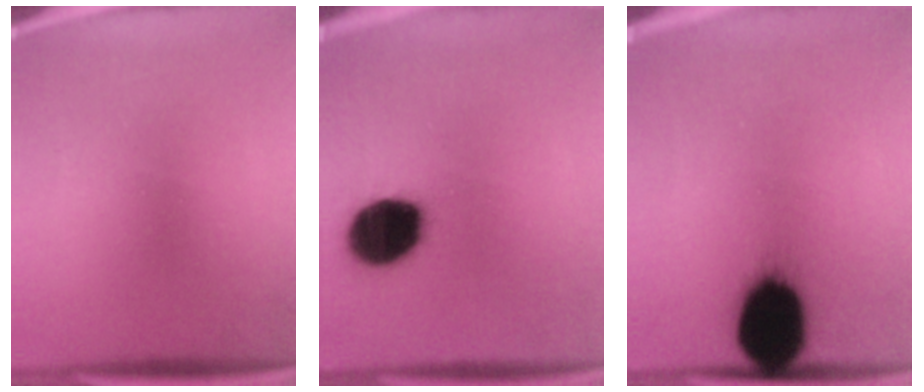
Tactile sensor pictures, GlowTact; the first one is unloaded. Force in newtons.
{"total": 18.1}
{"total": 19.9}